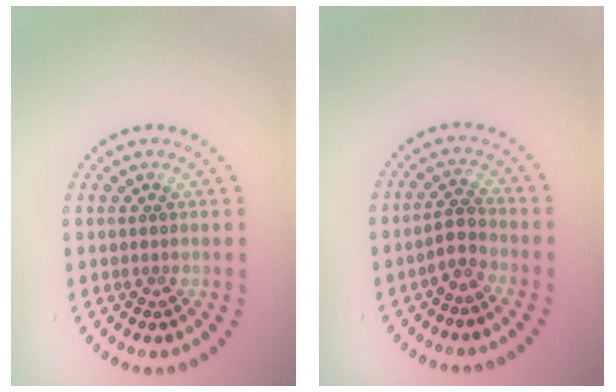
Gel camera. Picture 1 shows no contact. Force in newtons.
{"total": 1.7, "press": 1.5, "slide": 0.9}